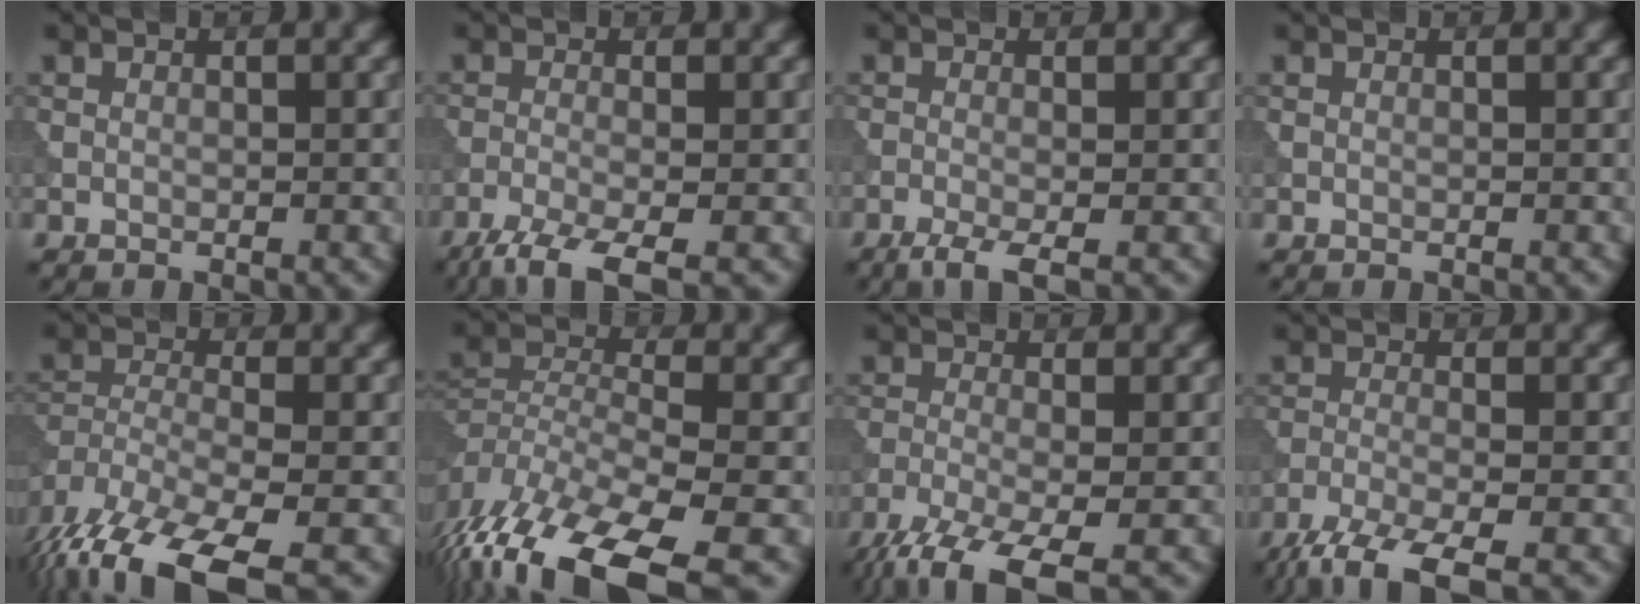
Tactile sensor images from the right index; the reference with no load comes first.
{"total": 4.8, "force": [-3.2, 1.2, 3.4], "torque": [-0.063, -0.009, -0.072]}
{"total": 2.8, "force": [-1.5, 0.7, 2.3], "torque": [-0.044, -0.004, -0.038]}
{"total": 0.0}
{"total": 12.2, "force": [-8.6, 4.5, 7.4], "torque": [-0.159, -0.037, -0.143]}
{"total": 13.2, "force": [-8.9, 5.0, 8.3], "torque": [-0.177, -0.020, -0.149]}
{"total": 7.3, "force": [-4.5, 2.1, 5.3], "torque": [-0.110, -0.020, -0.093]}
{"total": 6.1, "force": [-4.4, 1.5, 4.0], "torque": [-0.080, -0.015, -0.095]}